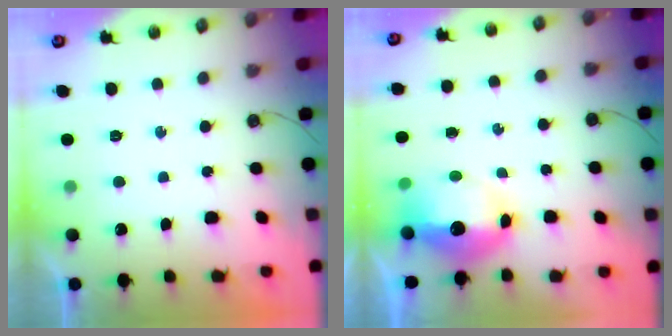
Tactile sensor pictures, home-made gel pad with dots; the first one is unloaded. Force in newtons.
{"total": 12.1, "press": 12.0, "slide": 1.6}